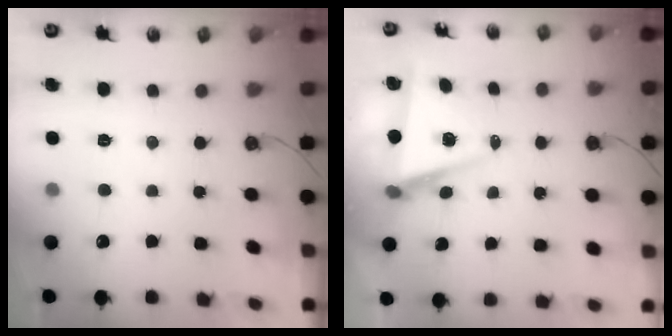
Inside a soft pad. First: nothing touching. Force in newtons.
{"total": 6.0, "press": 4.2, "slide": 4.3}